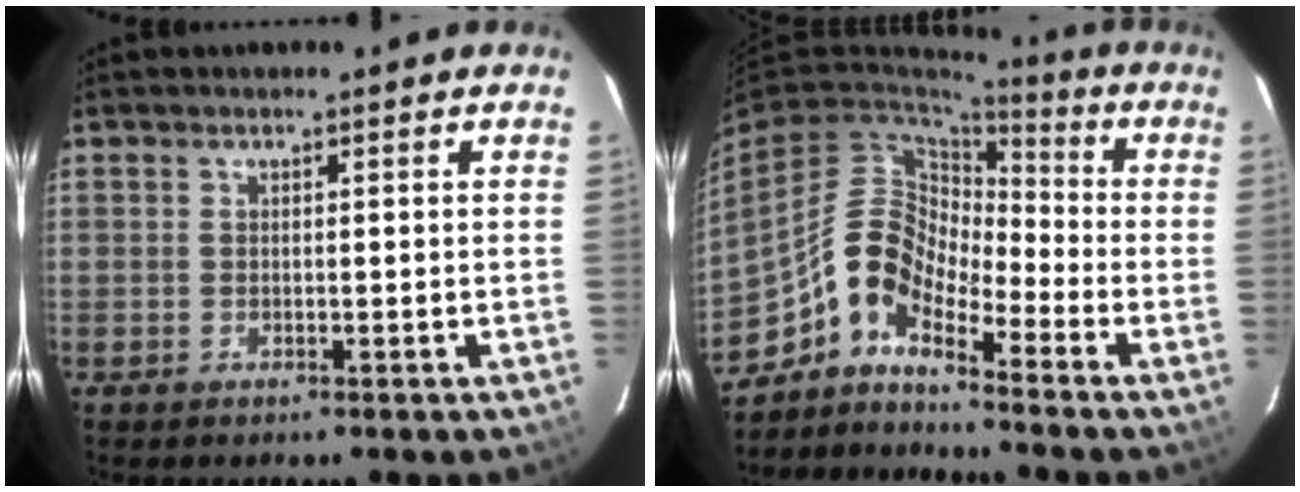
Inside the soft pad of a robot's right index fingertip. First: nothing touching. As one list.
[{"total": 9.1, "force": [-6.5, 4.0, 5.0], "torque": [-0.091, 0.030, -0.145]}]